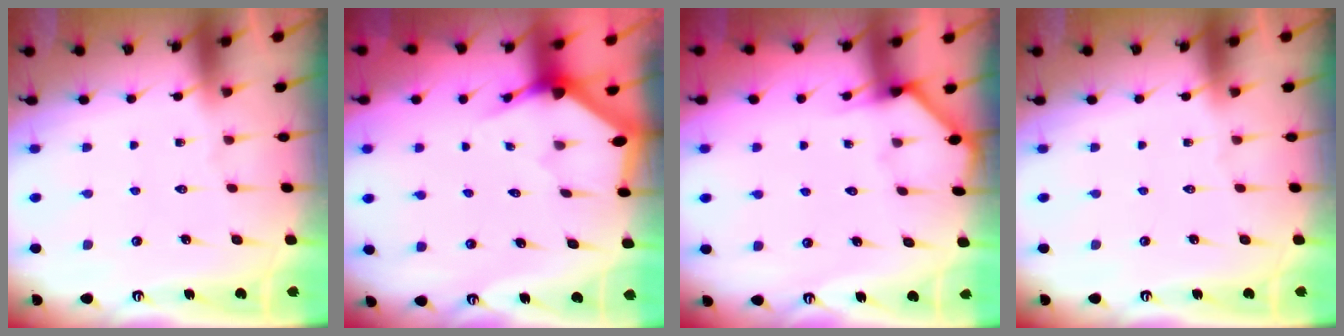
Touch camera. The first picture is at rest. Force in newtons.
{"total": 2.8, "press": 2.8, "slide": 0.2}
{"total": 2.6, "press": 2.6, "slide": 0.2}
{"total": 0.0}